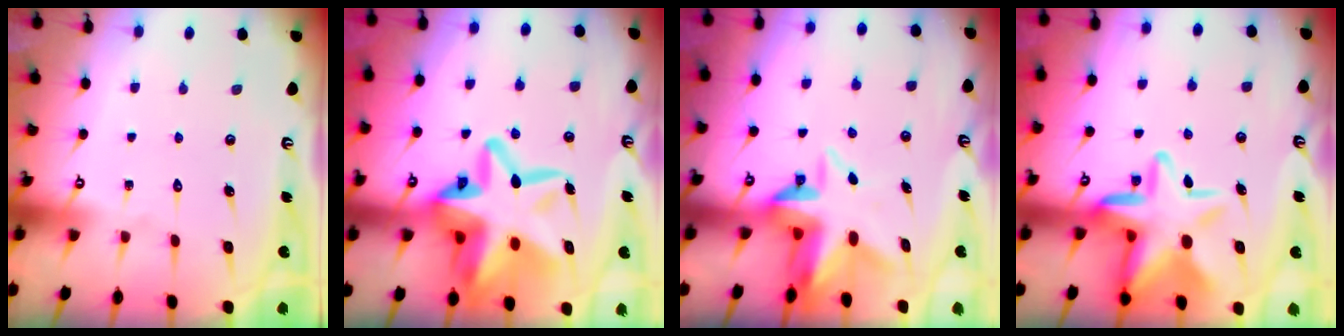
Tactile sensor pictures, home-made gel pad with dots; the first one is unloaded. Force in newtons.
{"total": 22.3, "press": 21.9, "slide": 4.1}
{"total": 6.2, "press": 6.1, "slide": 1.2}
{"total": 15.9, "press": 15.8, "slide": 2.4}